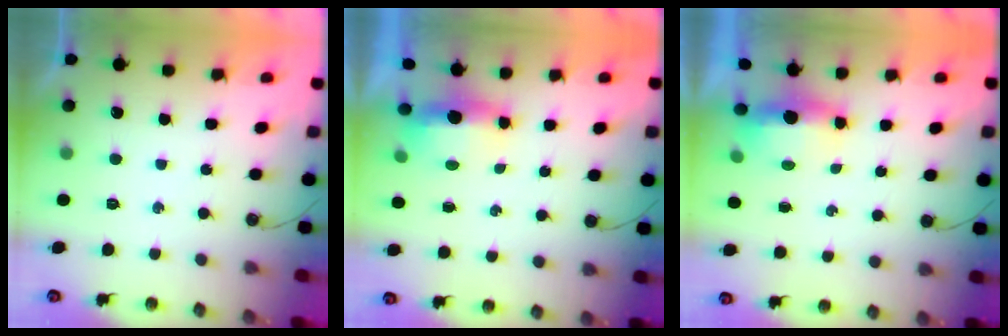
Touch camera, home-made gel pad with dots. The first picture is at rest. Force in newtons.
{"total": 5.0, "press": 4.9, "slide": 1.2}
{"total": 5.1, "press": 4.9, "slide": 1.3}